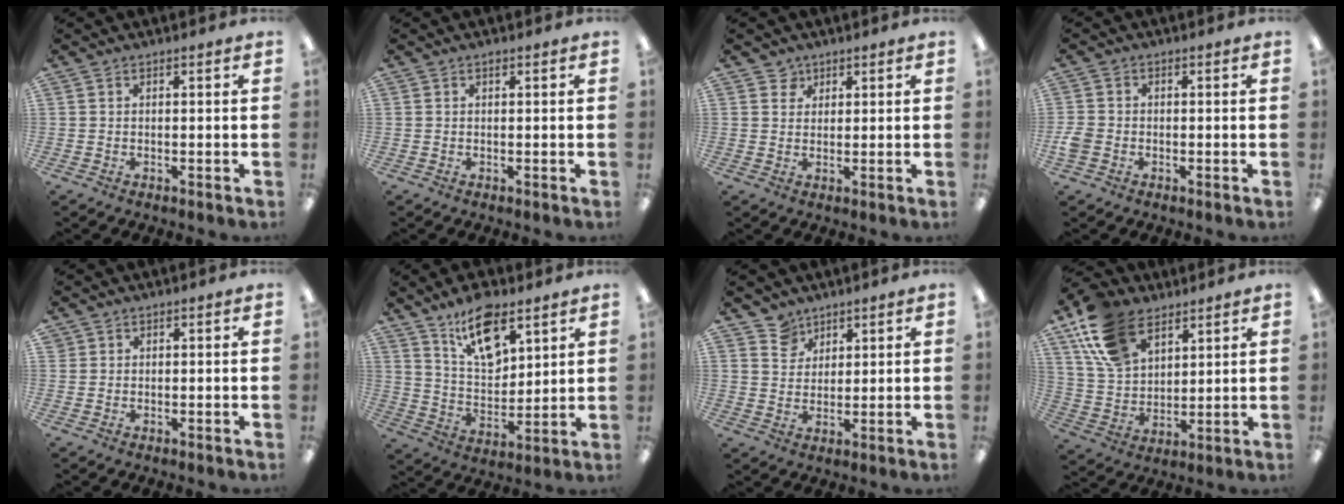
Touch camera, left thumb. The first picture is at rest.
{"total": 0.5, "force": [0.3, 0.2, 0.3], "torque": [-0.007, 0.003, 0.006]}
{"total": 2.9, "force": [1.8, 2.2, 0.2], "torque": [-0.001, 0.000, 0.033]}
{"total": 3.5, "force": [-1.1, 2.7, 1.8], "torque": [-0.034, 0.007, -0.021]}
{"total": 0.9, "force": [0.6, 0.6, -0.1], "torque": [0.000, 0.000, 0.012]}
{"total": 14.2, "force": [9.4, 6.7, 8.3], "torque": [-0.135, -0.042, 0.165]}
{"total": 5.2, "force": [3.9, 3.5, 0.1], "torque": [-0.005, -0.019, 0.074]}
{"total": 16.4, "force": [10.2, 9.7, 8.3], "torque": [-0.176, -0.027, 0.200]}